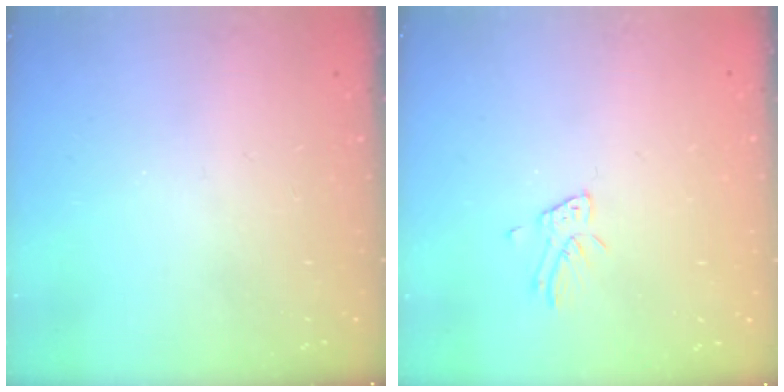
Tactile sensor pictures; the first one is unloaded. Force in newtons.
{"total": 3.7, "press": 3.6, "slide": 0.3}